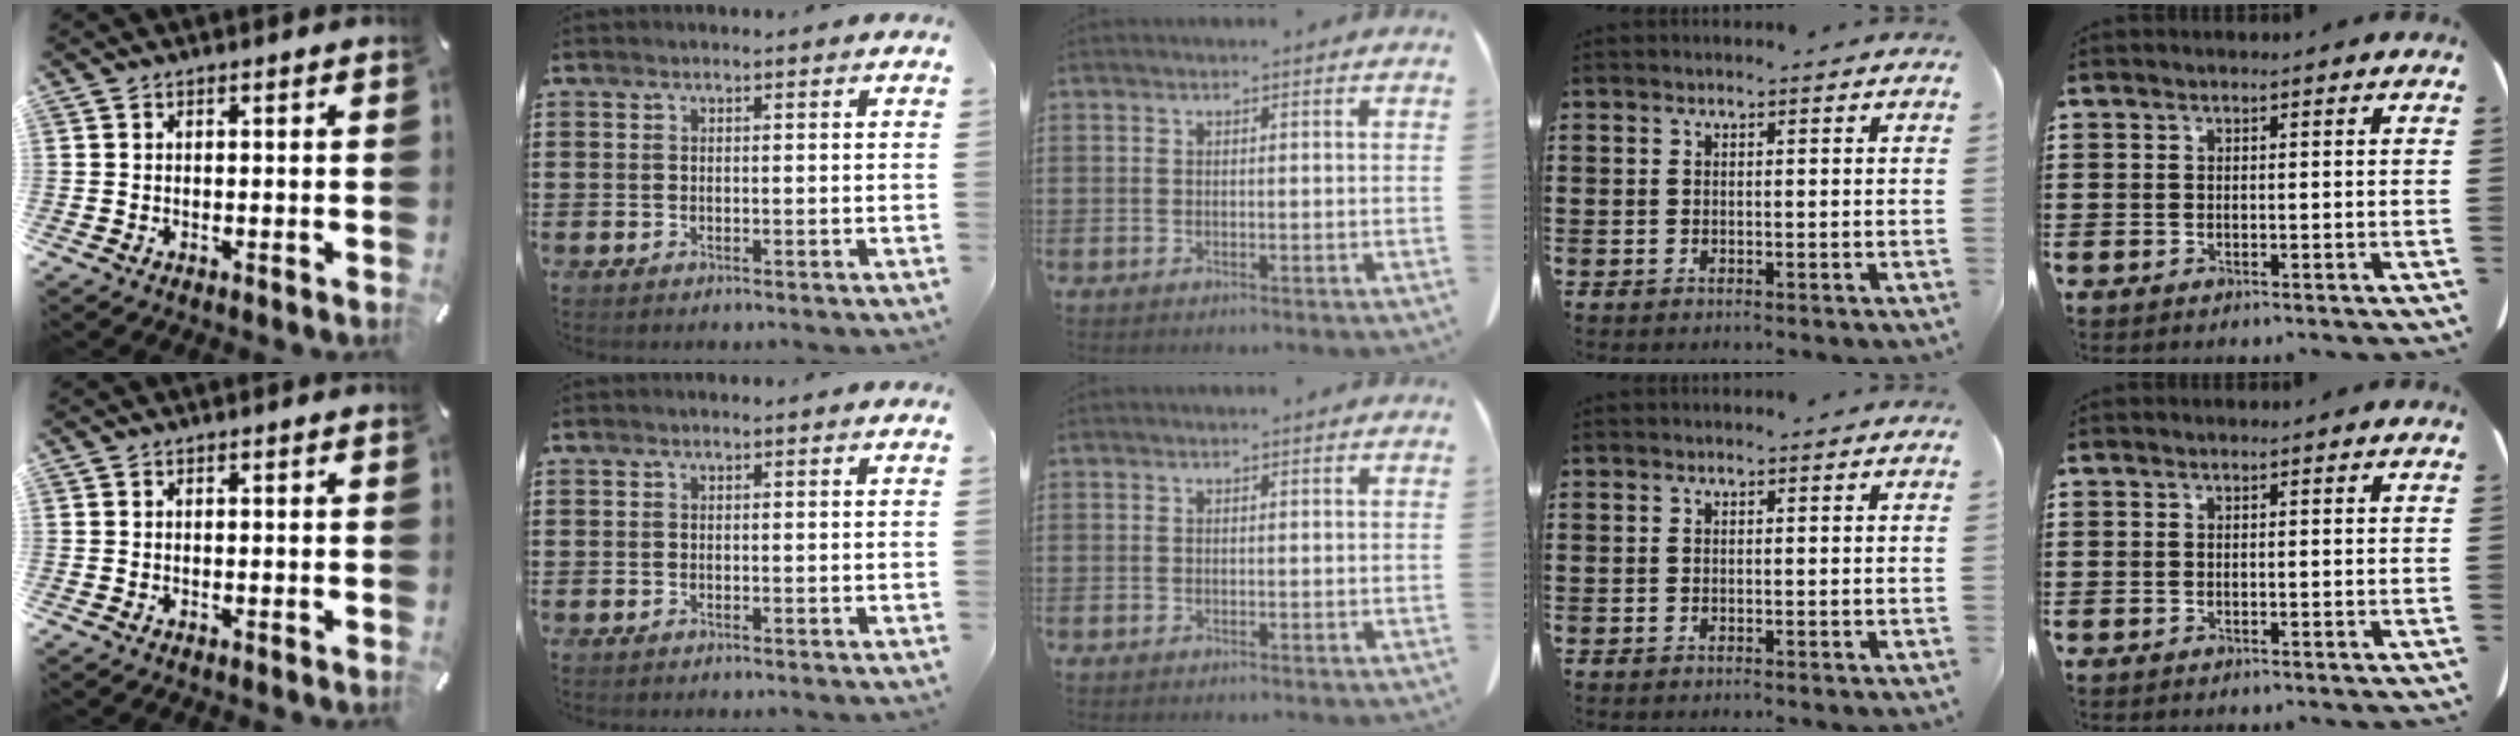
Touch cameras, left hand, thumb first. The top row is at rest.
{}